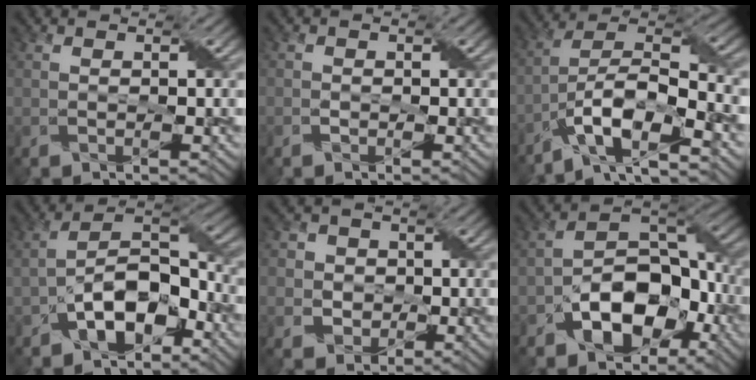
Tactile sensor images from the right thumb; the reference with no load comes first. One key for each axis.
{"total": 0.6, "fx": -0.5, "fy": 0.4, "fz": -0.2, "tx": 0.003, "ty": -0.005, "tz": -0.003}
{"total": 12.0, "fx": -6.4, "fy": 4.4, "fz": 9.2, "tx": -0.176, "ty": -0.011, "tz": -0.117}
{"total": 9.5, "fx": -4.8, "fy": 5.1, "fz": 6.4, "tx": -0.109, "ty": 0.007, "tz": -0.099}
{"total": 4.6, "fx": -0.3, "fy": 4.5, "fz": 0.4, "tx": -0.017, "ty": 0.006, "tz": -0.022}
{"total": 10.5, "fx": -5.0, "fy": 6.7, "fz": 6.3, "tx": -0.104, "ty": -0.003, "tz": -0.096}